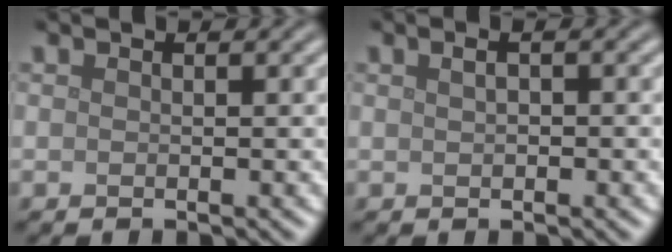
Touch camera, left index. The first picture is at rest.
{"total": 1.6, "force": [0.6, 0.7, 1.3], "torque": [-0.018, 0.003, 0.002]}